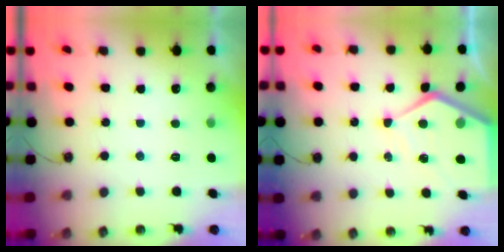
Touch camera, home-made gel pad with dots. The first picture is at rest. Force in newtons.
{"total": 10.4, "press": 10.3, "slide": 1.1}